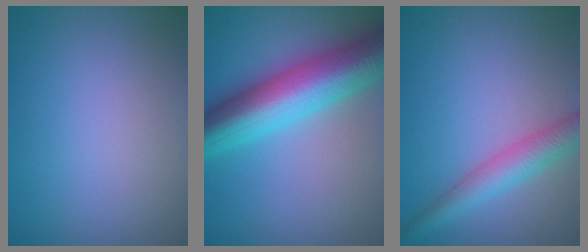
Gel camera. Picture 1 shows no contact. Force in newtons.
{"total": 10.7, "press": 10.7, "slide": 0.1}
{"total": 3.6, "press": 3.6, "slide": 0.1}